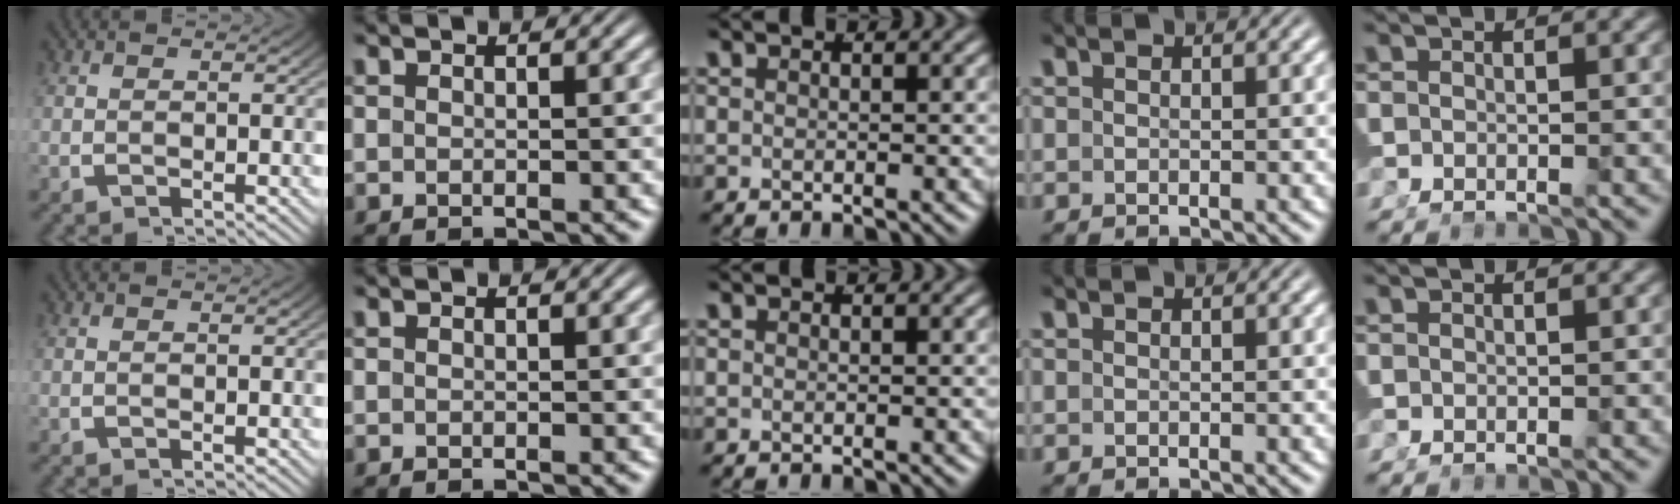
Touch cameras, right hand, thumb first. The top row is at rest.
{}